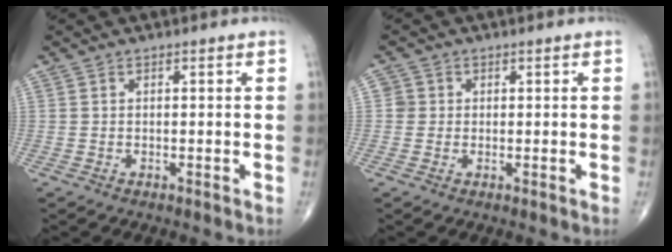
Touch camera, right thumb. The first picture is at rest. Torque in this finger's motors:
{"motor_torque": [-0.11, 0.34, 0.26, 0.24, -0.02]}